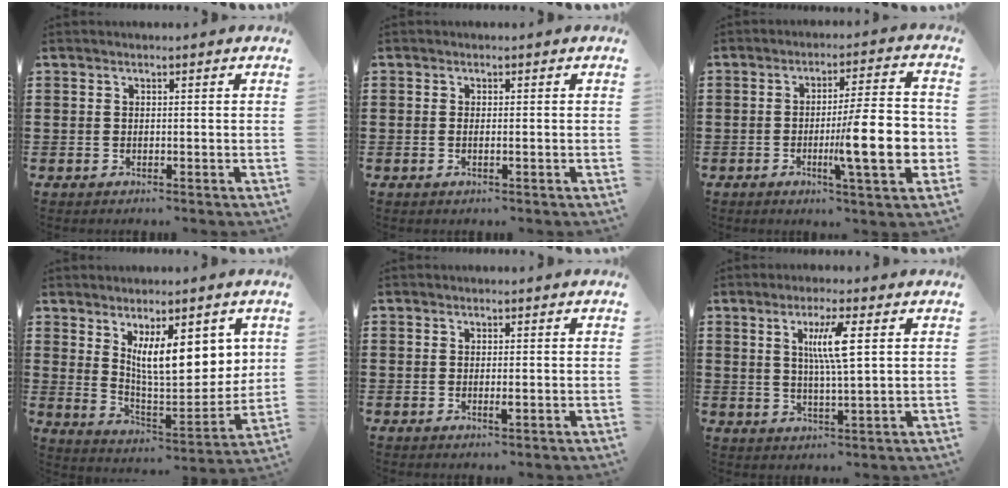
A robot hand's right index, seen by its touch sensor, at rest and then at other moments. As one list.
[{"total": 0.7, "force": [-0.3, 0.0, 0.7], "torque": [-0.012, -0.004, -0.005]}, {"total": 13.7, "force": [-2.7, 2.5, 13.2], "torque": [-0.190, -0.014, -0.049]}, {"total": 11.0, "force": [4.4, 3.9, 9.3], "torque": [-0.153, -0.017, 0.074]}, {"total": 1.3, "force": [-0.3, 0.1, 1.3], "torque": [-0.031, -0.006, -0.007]}, {"total": 6.2, "force": [1.7, 0.3, 5.9], "torque": [-0.118, -0.001, 0.024]}]